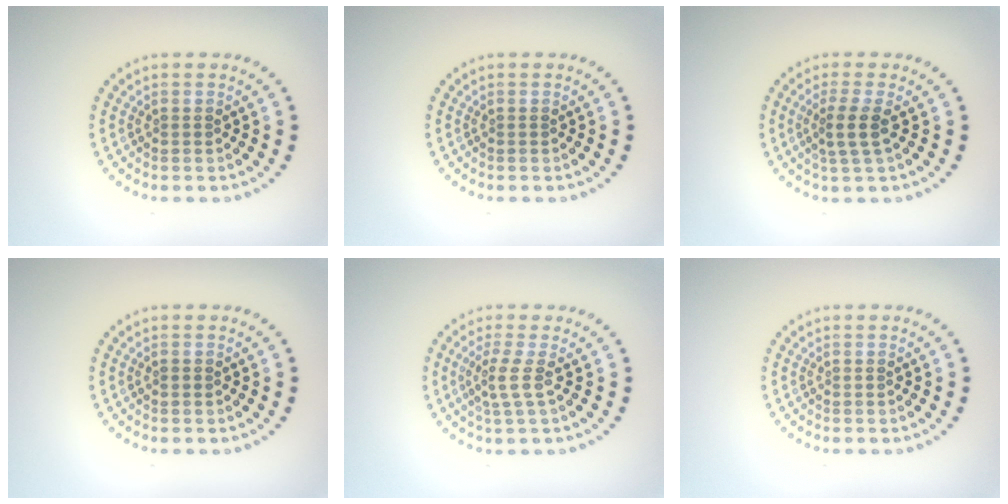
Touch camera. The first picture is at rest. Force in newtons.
{"total": 0.0}
{"total": 2.5, "press": 2.0, "slide": 1.5}
{"total": 0.6, "press": 0.6, "slide": 0.1}
{"total": 2.1, "press": 1.5, "slide": 1.4}
{"total": 0.0}